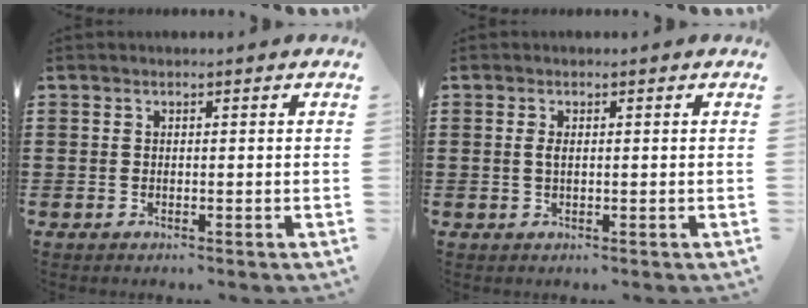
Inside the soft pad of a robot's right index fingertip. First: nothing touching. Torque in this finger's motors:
{"motor_torque": [0.16, 0.20, 0.15, 0.06]}